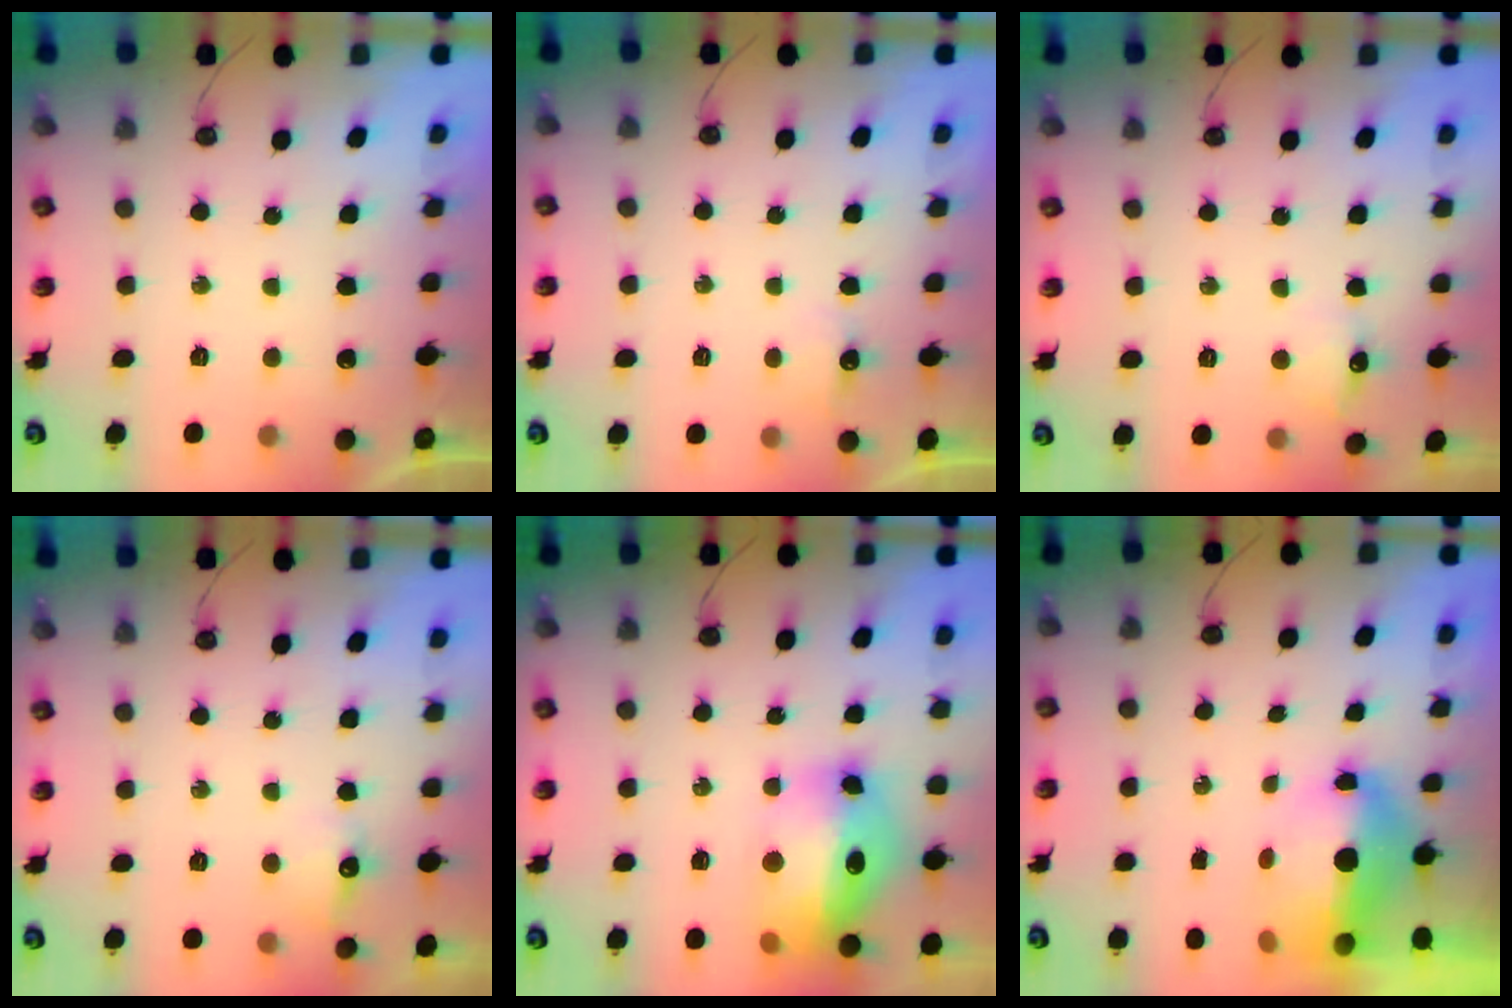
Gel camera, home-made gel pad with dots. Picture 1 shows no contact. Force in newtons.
{"total": 2.7, "press": 2.6, "slide": 0.4}
{"total": 6.0, "press": 5.9, "slide": 1.2}
{"total": 6.4, "press": 6.3, "slide": 0.7}
{"total": 16.5, "press": 16.5, "slide": 1.4}
{"total": 10.9, "press": 8.9, "slide": 6.3}